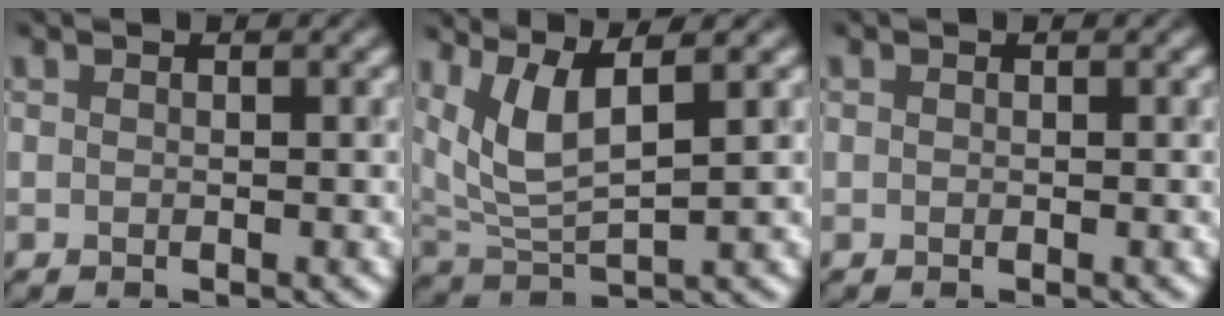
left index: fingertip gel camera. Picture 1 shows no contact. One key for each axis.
{"total": 4.1, "fx": 2.1, "fy": 0.7, "fz": 3.5, "tx": -0.098, "ty": 0.002, "tz": 0.070}
{"total": 0.8, "fx": -0.3, "fy": -0.5, "fz": -0.6, "tx": -0.003, "ty": 0.000, "tz": 0.008}